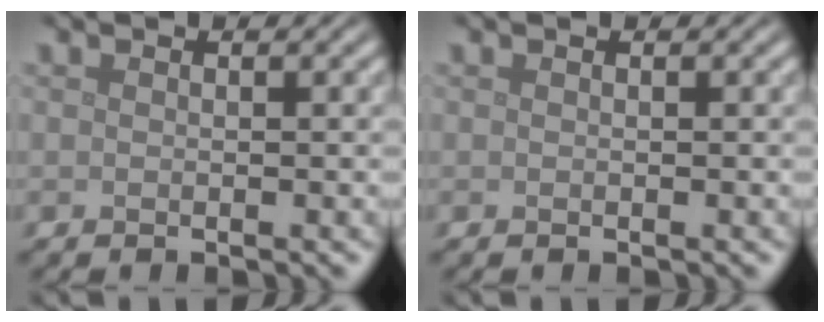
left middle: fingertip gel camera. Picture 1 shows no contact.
{"total": 0.0}